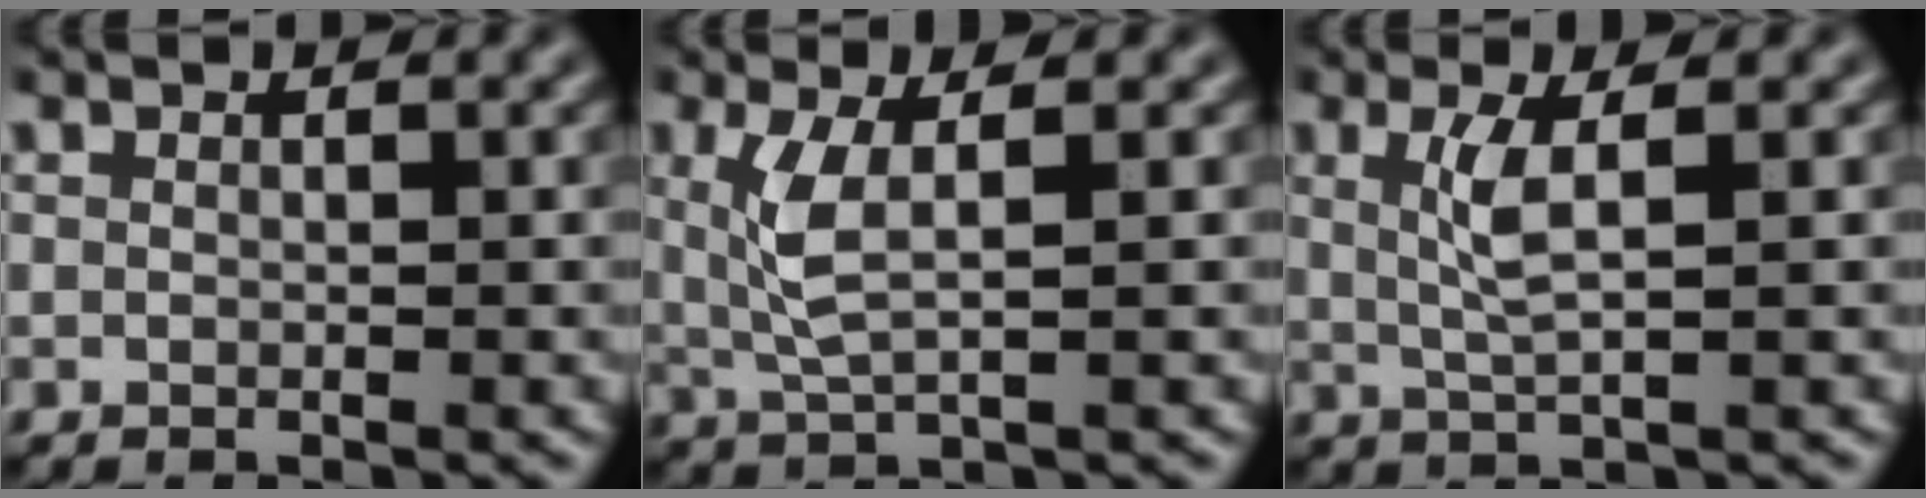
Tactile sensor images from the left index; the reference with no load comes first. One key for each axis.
{"total": 3.0, "fx": 0.1, "fy": 0.7, "fz": 2.9, "tx": -0.066, "ty": -0.001, "tz": 0.015}
{"total": 2.5, "fx": 0.1, "fy": 0.4, "fz": 2.5, "tx": -0.052, "ty": 0.000, "tz": 0.011}